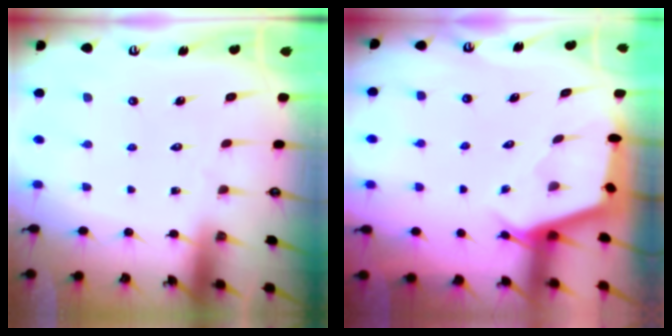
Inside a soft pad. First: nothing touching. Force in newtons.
{"total": 2.6, "press": 2.6, "slide": 0.3}